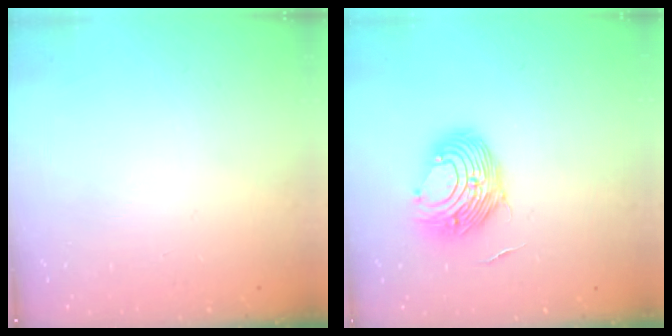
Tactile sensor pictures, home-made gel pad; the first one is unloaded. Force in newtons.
{"total": 13.4, "press": 13.4, "slide": 0.8}